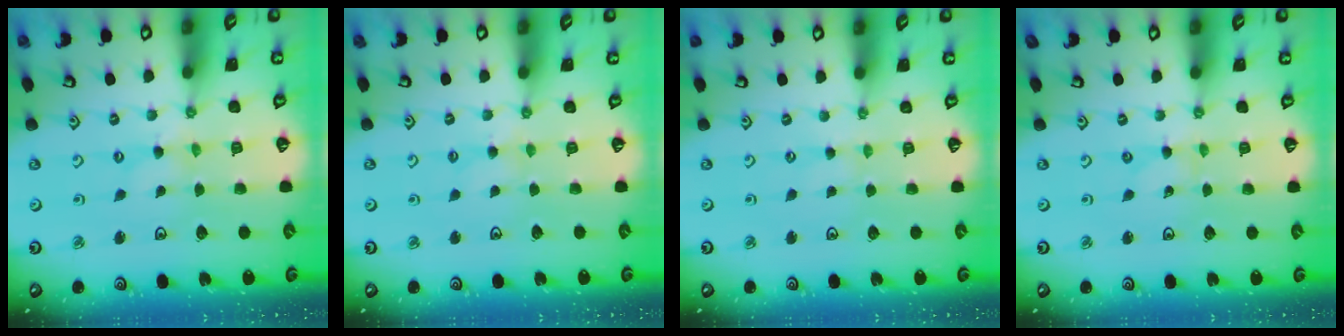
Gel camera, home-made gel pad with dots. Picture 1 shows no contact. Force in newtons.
{"total": 2.7, "press": 2.6, "slide": 0.4}
{"total": 0.5, "press": 0.5, "slide": 0.1}
{"total": 0.0}